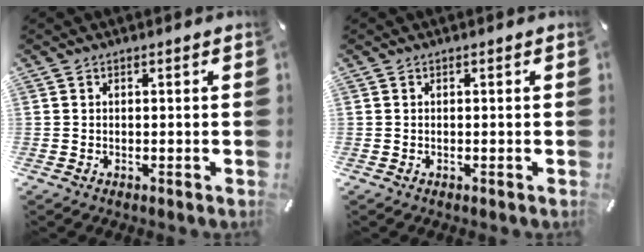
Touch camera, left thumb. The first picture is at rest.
{"total": 0.0}